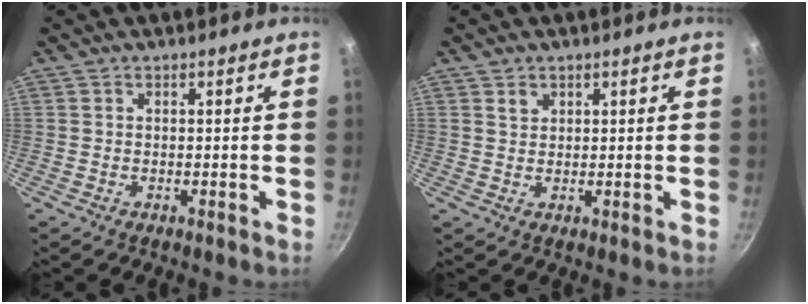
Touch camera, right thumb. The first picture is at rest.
{"total": 1.9, "force": [1.0, 1.4, 0.7], "torque": [-0.007, 0.000, 0.017]}